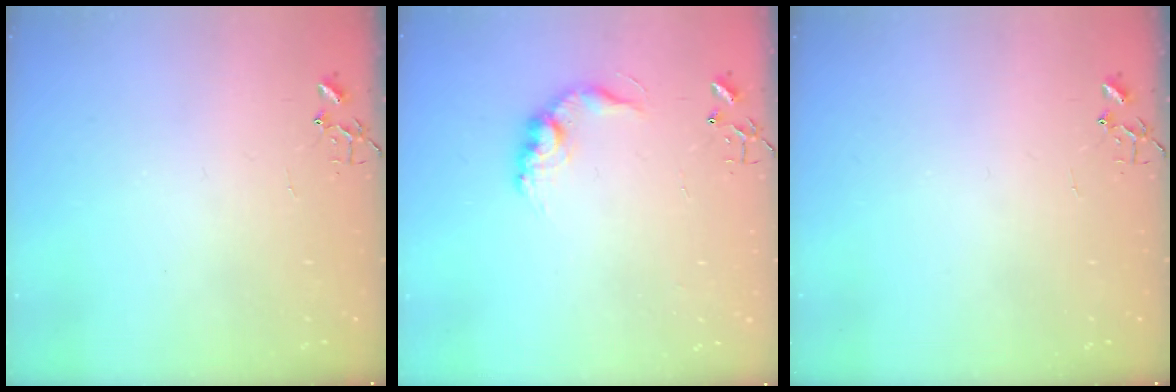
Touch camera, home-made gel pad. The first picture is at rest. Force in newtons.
{"total": 11.4, "press": 11.4, "slide": 0.6}
{"total": 0.0}